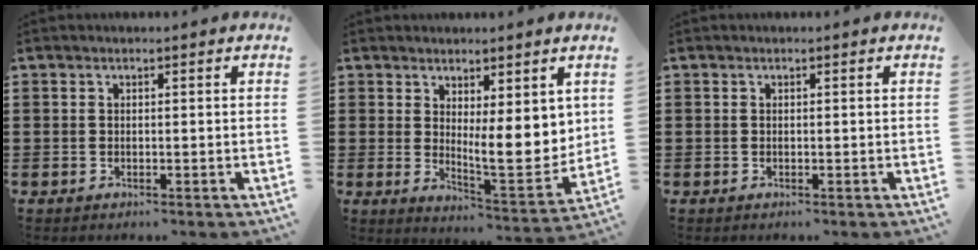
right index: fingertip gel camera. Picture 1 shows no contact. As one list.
[{"total": 7.5, "force": [2.6, 2.8, 6.4], "torque": [-0.091, -0.027, 0.046]}, {"total": 0.0}]